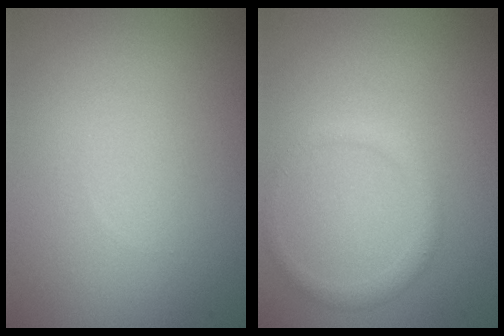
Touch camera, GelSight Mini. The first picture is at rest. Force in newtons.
{"total": 1.4, "press": 1.4, "slide": 0.0}